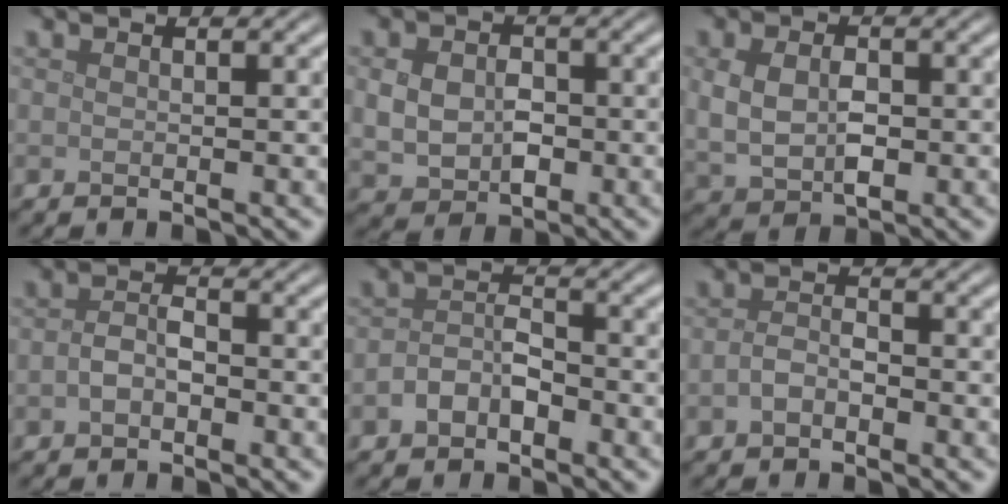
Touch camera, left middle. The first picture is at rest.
{"total": 4.3, "force": [-0.2, 3.2, 2.8], "torque": [-0.058, -0.006, -0.001]}
{"total": 4.3, "force": [0.0, 2.8, 3.3], "torque": [-0.071, -0.004, 0.006]}
{"total": 2.0, "force": [-0.6, 1.3, 1.5], "torque": [-0.034, 0.004, -0.014]}
{"total": 2.6, "force": [-1.2, 1.6, 1.7], "torque": [-0.034, 0.007, -0.025]}
{"total": 1.7, "force": [-0.8, 0.9, 1.1], "torque": [-0.025, 0.004, -0.019]}